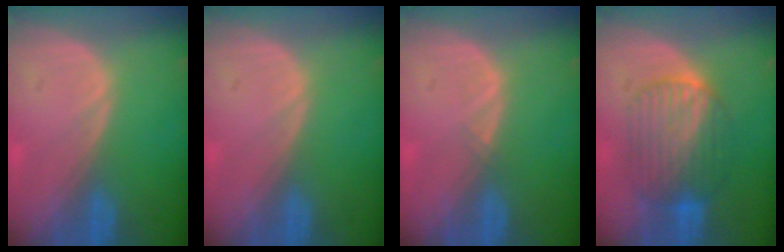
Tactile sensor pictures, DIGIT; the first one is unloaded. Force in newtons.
{"total": 0.0}
{"total": 0.7, "press": 0.5, "slide": 0.4}
{"total": 7.9, "press": 7.9, "slide": 0.2}